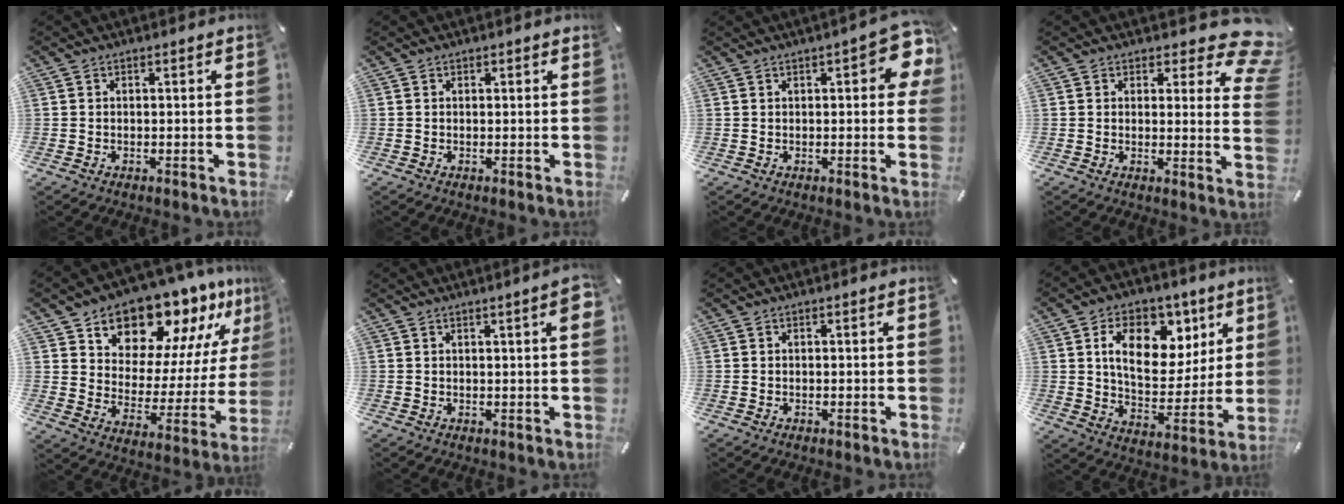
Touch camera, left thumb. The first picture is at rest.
{"total": 0.0}
{"total": 8.7, "force": [2.6, 3.2, 7.6], "torque": [-0.094, -0.006, 0.040]}
{"total": 8.4, "force": [5.4, 4.0, 5.1], "torque": [-0.047, -0.044, 0.091]}
{"total": 15.4, "force": [13.3, 7.1, 3.3], "torque": [-0.047, -0.133, 0.229]}
{"total": 3.8, "force": [1.4, 0.4, 3.5], "torque": [-0.059, -0.002, 0.021]}
{"total": 0.0}
{"total": 16.0, "force": [7.2, 10.6, 9.6], "torque": [-0.141, -0.026, 0.126]}